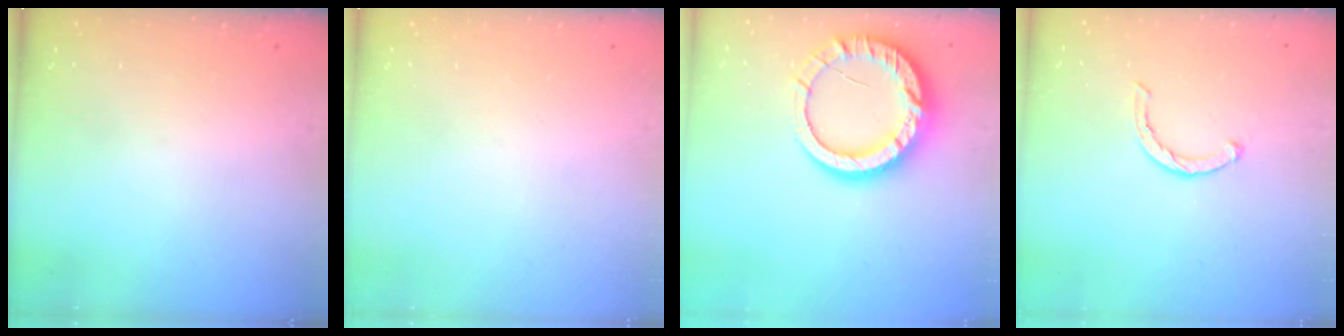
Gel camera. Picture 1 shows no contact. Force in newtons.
{"total": 0.0}
{"total": 16.7, "press": 16.6, "slide": 1.4}
{"total": 2.1, "press": 2.1, "slide": 0.3}